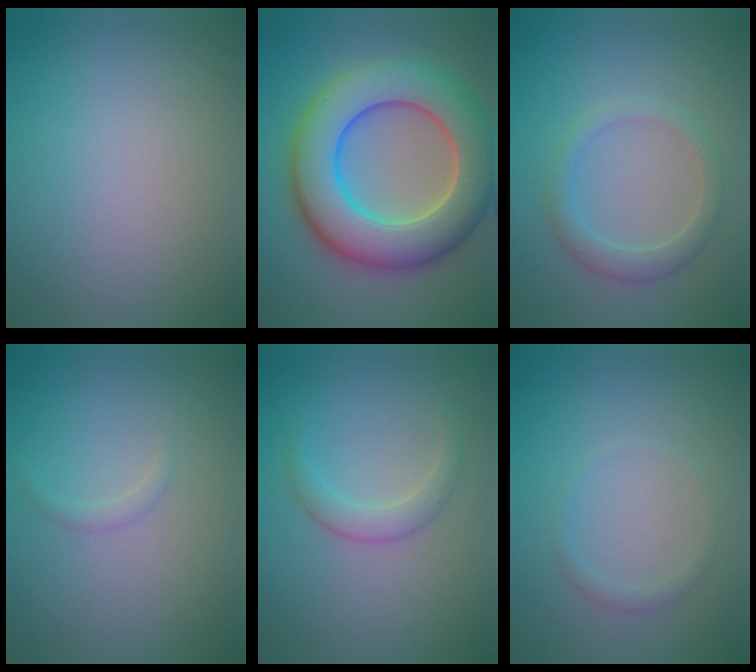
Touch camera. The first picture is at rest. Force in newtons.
{"total": 11.2, "press": 11.2, "slide": 0.5}
{"total": 2.4, "press": 2.4, "slide": 0.1}
{"total": 0.7, "press": 0.7, "slide": 0.0}
{"total": 1.9, "press": 1.9, "slide": 0.1}
{"total": 0.9, "press": 0.8, "slide": 0.1}